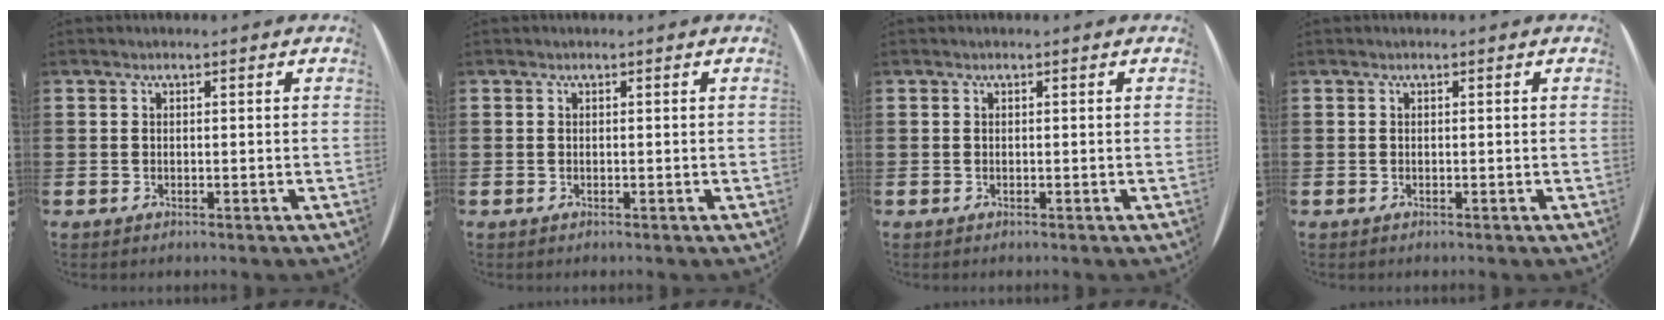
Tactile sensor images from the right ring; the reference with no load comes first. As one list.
[{"total": 0.0}, {"total": 0.0}, {"total": 0.0}]